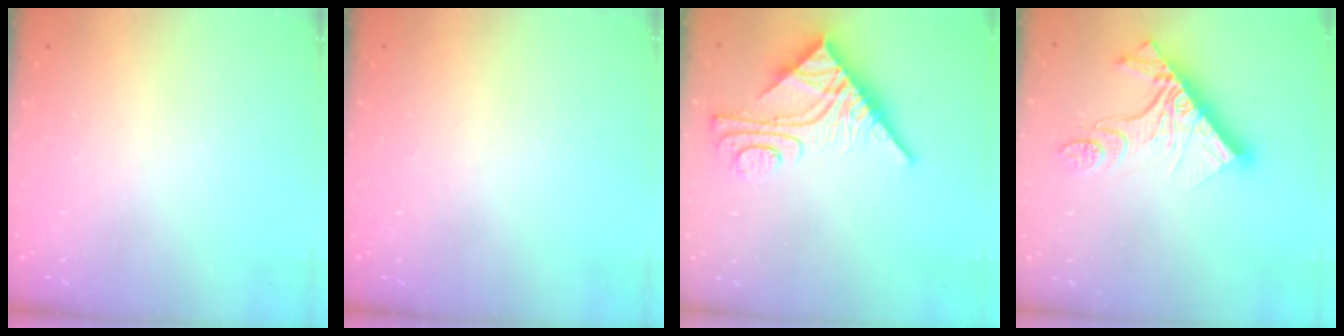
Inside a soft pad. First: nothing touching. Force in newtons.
{"total": 0.0}
{"total": 10.9, "press": 10.8, "slide": 1.0}
{"total": 15.3, "press": 15.3, "slide": 1.3}